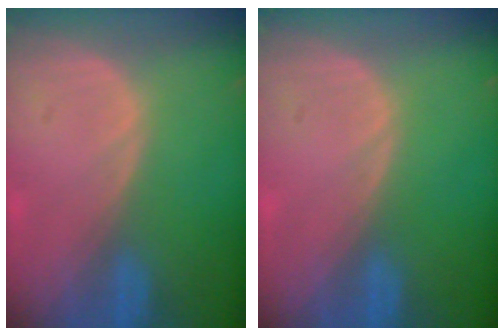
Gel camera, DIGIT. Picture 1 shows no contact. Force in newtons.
{"total": 0.0}